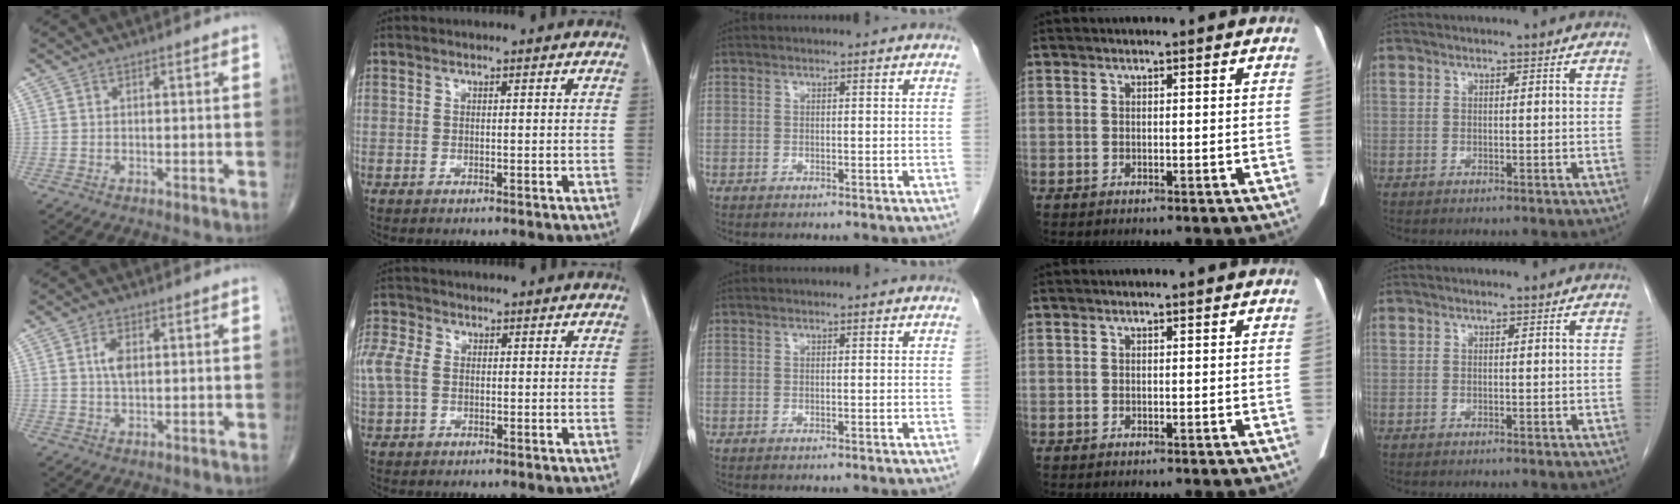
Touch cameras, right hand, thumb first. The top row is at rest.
{"thumb": {"total": 3.5, "force": [0.7, 1.7, 3.0], "torque": [-0.058, 0.000, 0.011]}, "index": {"total": 5.9, "force": [0.4, 4.3, 4.1], "torque": [-0.133, 0.024, 0.011]}}